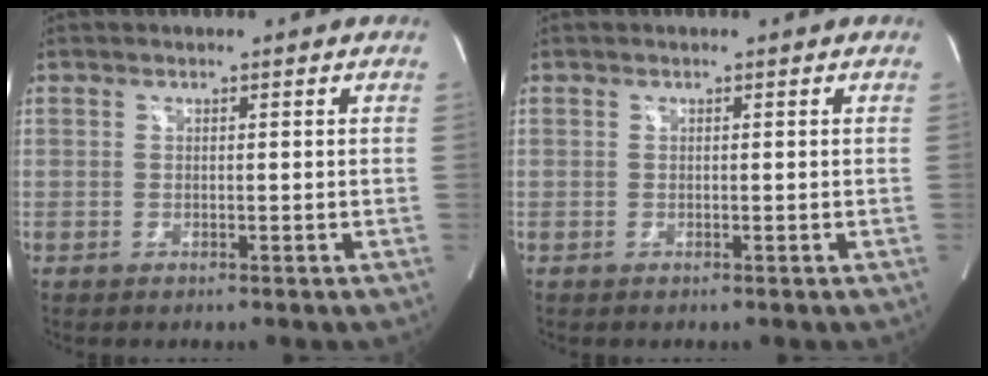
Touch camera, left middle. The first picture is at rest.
{"total": 0.0}